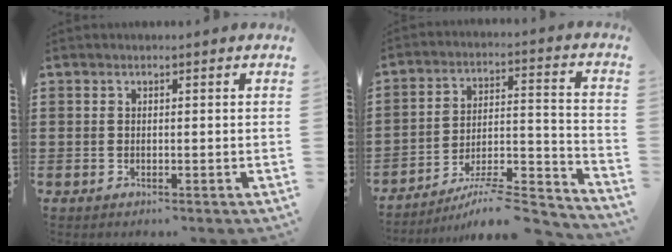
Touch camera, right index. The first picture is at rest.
{"total": 7.0, "force": [-6.1, 1.0, 3.3], "torque": [-0.045, 0.001, -0.119]}